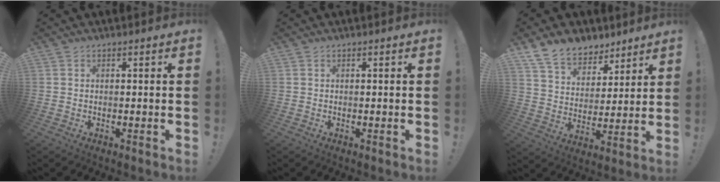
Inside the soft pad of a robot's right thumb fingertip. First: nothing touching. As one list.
[{"total": 0.0}, {"total": 12.6, "force": [9.9, 7.1, 3.5], "torque": [-0.074, -0.069, 0.191]}]